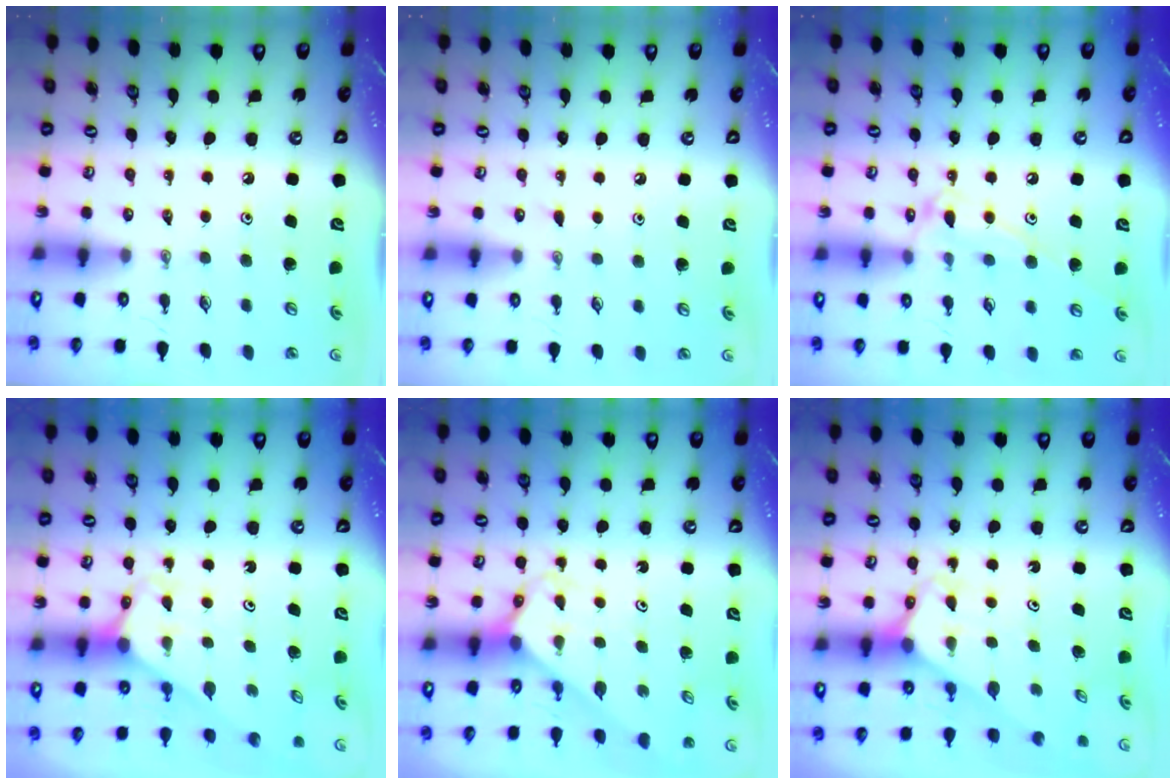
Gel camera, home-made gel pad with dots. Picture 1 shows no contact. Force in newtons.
{"total": 3.4, "press": 3.3, "slide": 0.4}
{"total": 12.8, "press": 12.7, "slide": 1.1}
{"total": 2.6, "press": 2.6, "slide": 0.2}
{"total": 2.4, "press": 2.4, "slide": 0.2}
{"total": 2.7, "press": 2.7, "slide": 0.1}